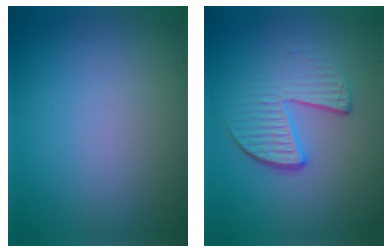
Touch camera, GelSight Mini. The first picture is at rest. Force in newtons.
{"total": 4.1, "press": 2.7, "slide": 3.2}